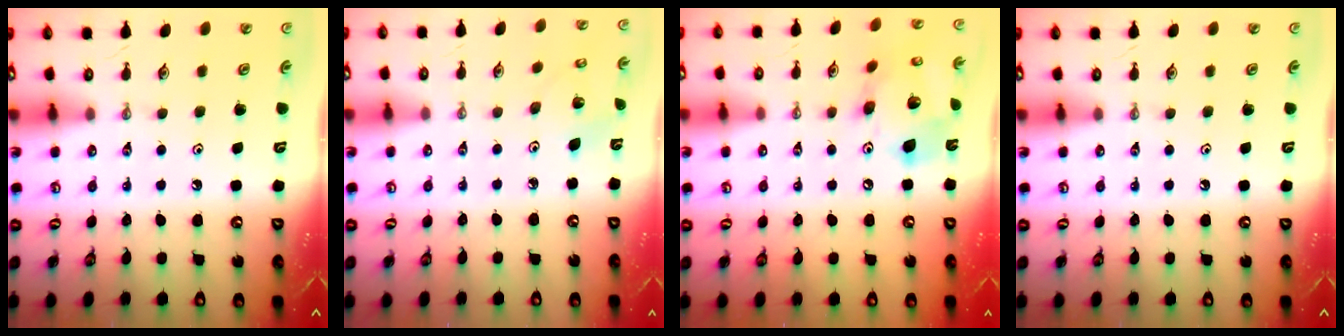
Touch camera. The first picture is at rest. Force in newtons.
{"total": 2.8, "press": 2.8, "slide": 0.2}
{"total": 16.0, "press": 15.7, "slide": 3.0}
{"total": 0.0}